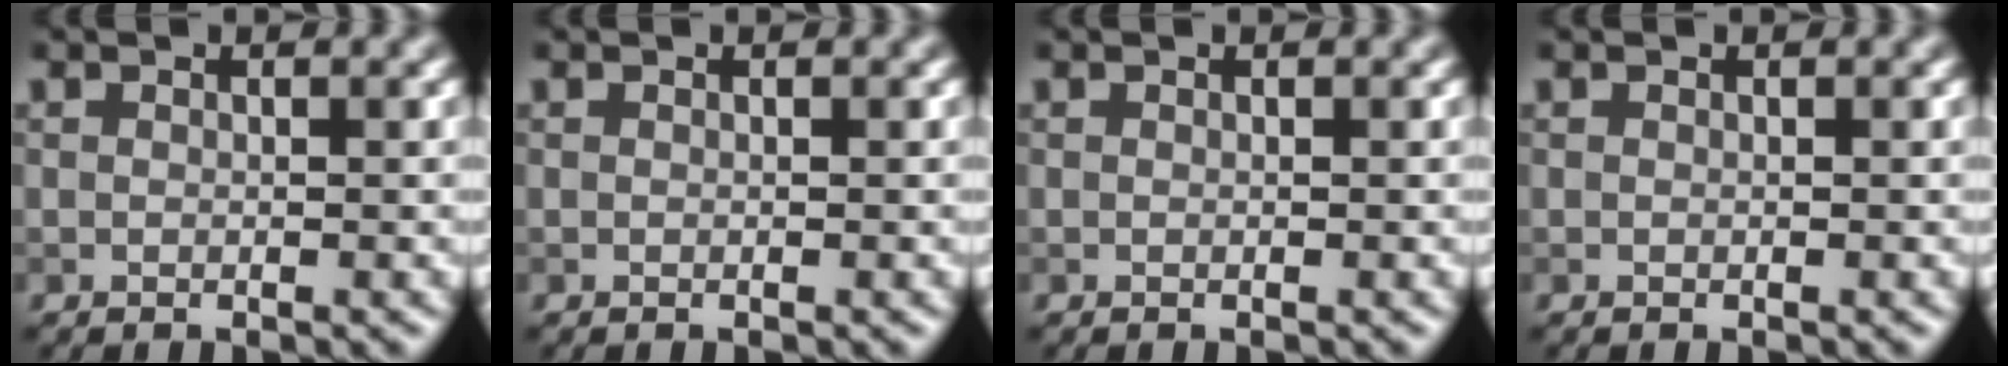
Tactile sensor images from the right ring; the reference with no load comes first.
{"total": 0.0}
{"total": 0.0}
{"total": 0.0}